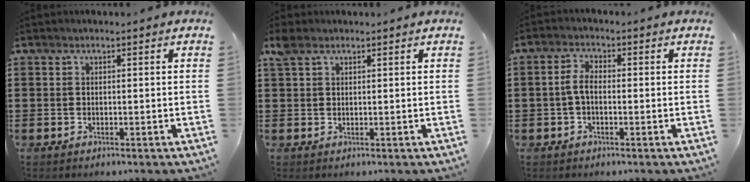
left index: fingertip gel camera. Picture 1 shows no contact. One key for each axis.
{"total": 1.7, "fx": 1.0, "fy": 1.0, "fz": 0.9, "tx": -0.023, "ty": 0.005, "tz": 0.019}
{"total": 3.7, "fx": -0.5, "fy": 1.8, "fz": 3.2, "tx": -0.076, "ty": 0.003, "tz": -0.014}